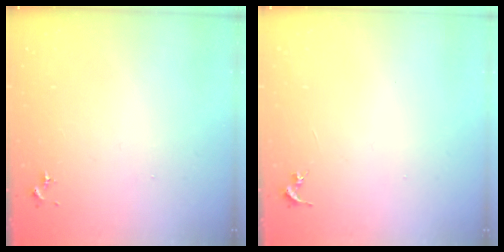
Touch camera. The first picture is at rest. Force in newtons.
{"total": 0.0}